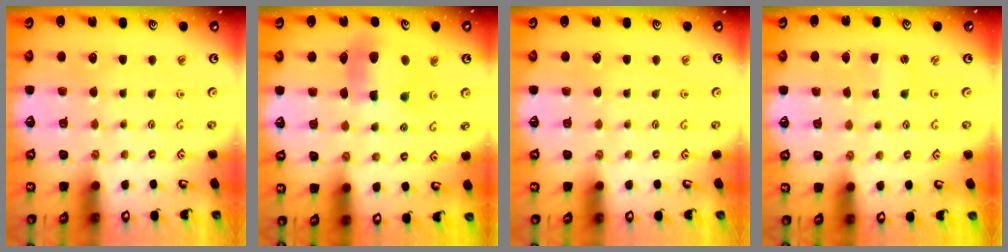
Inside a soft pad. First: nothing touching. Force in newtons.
{"total": 9.1, "press": 9.0, "slide": 1.1}
{"total": 0.0}
{"total": 0.9, "press": 0.8, "slide": 0.2}